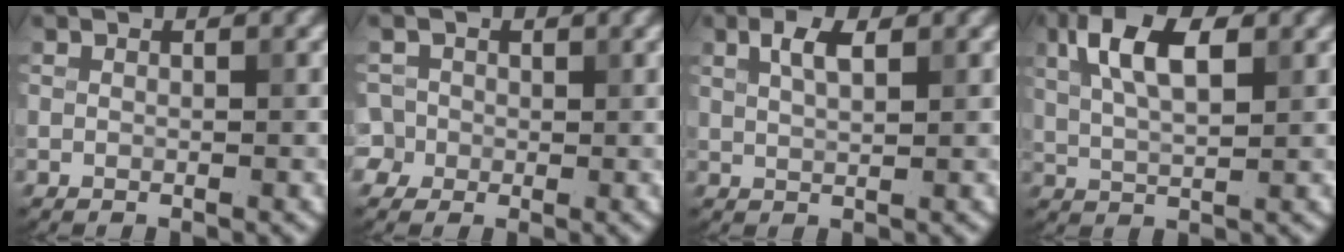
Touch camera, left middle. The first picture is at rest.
{"total": 3.2, "force": [0.1, 3.0, 1.0], "torque": [-0.008, 0.030, -0.019]}
{"total": 2.2, "force": [1.1, 0.8, 1.8], "torque": [-0.035, 0.004, 0.021]}
{"total": 6.2, "force": [2.3, 2.7, 5.2], "torque": [-0.101, 0.009, 0.039]}